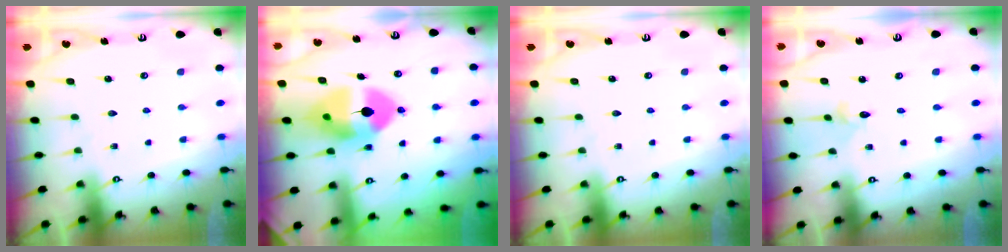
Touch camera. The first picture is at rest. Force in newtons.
{"total": 12.2, "press": 12.1, "slide": 1.7}
{"total": 0.0}
{"total": 2.4, "press": 2.4, "slide": 0.2}